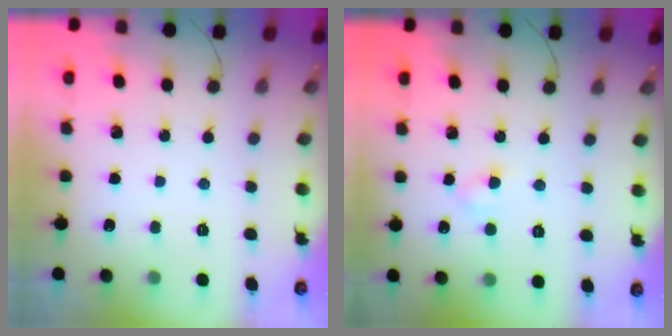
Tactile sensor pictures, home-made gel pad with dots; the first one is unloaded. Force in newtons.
{"total": 2.9, "press": 2.7, "slide": 1.1}